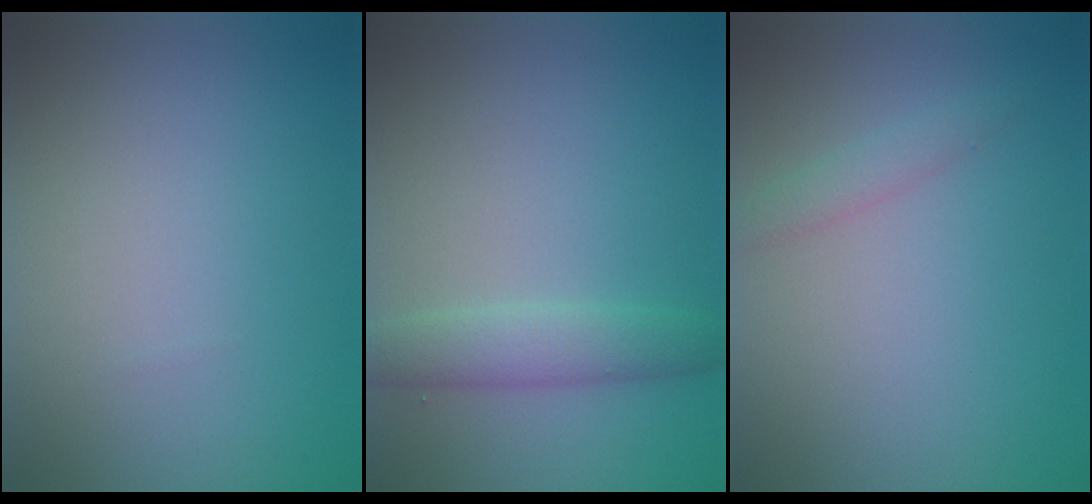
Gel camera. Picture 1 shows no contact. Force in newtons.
{"total": 2.8, "press": 2.8, "slide": 0.1}
{"total": 1.4, "press": 1.4, "slide": 0.1}